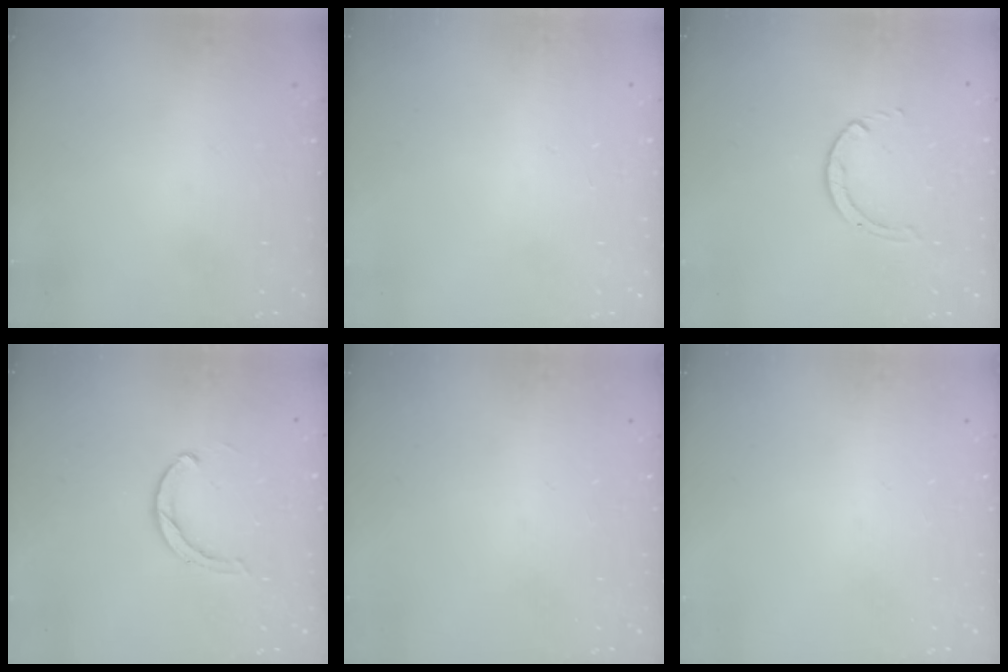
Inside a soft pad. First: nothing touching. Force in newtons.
{"total": 2.6, "press": 2.6, "slide": 0.2}
{"total": 1.4, "press": 1.4, "slide": 0.1}
{"total": 3.6, "press": 3.6, "slide": 0.6}
{"total": 0.0}
{"total": 0.0}